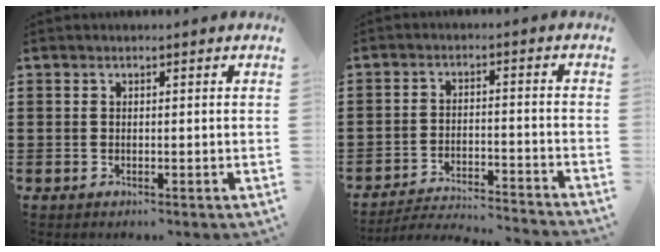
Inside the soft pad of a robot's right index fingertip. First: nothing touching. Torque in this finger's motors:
{"motor_torque": [0.41, 1.20, -0.22, -0.06]}